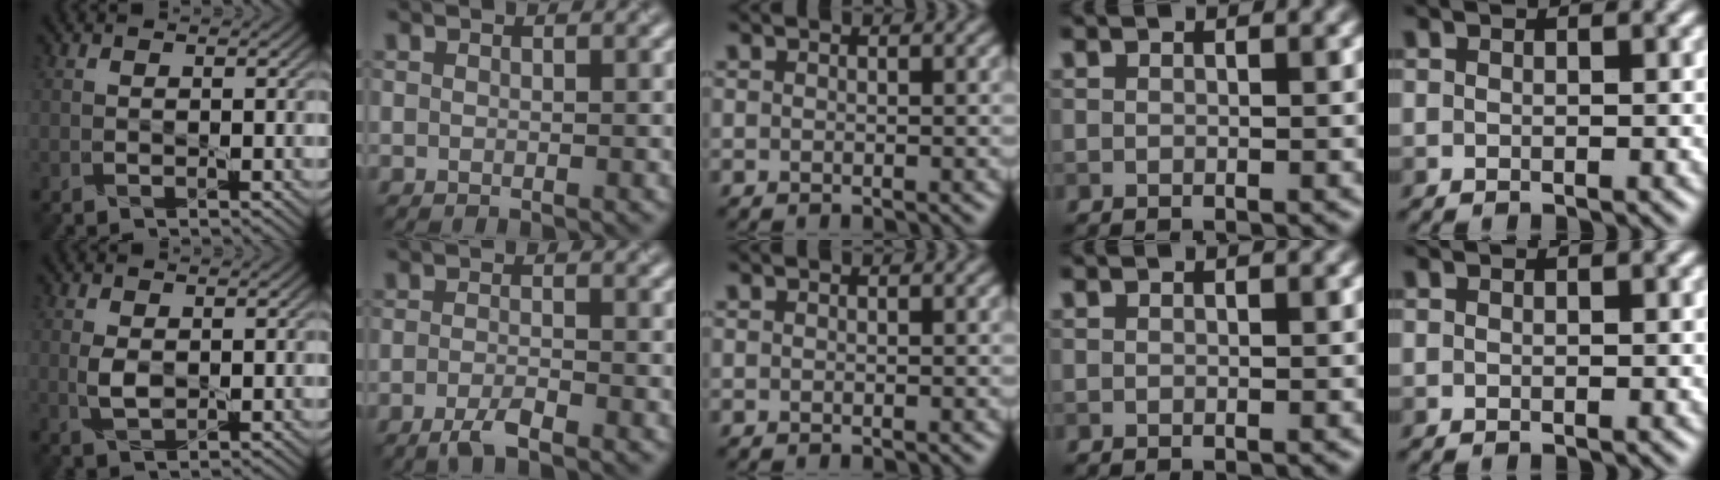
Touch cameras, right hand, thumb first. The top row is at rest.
{"thumb": {"total": 2.4, "force": [0.3, 1.4, 2.0], "torque": [-0.048, -0.003, 0.008]}, "index": {"total": 2.2, "force": [-1.7, 0.3, 1.4], "torque": [-0.035, 0.003, -0.039]}}